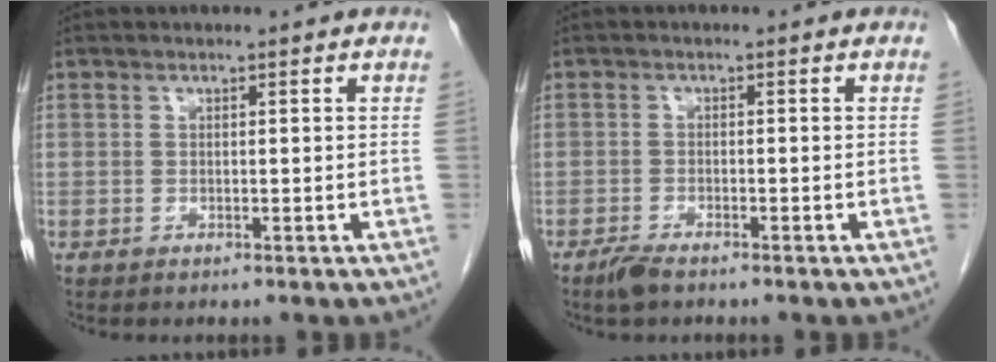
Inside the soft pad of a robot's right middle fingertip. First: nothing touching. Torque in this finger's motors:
{"motor_torque": [-0.42, -0.09, 0.00, -0.01]}